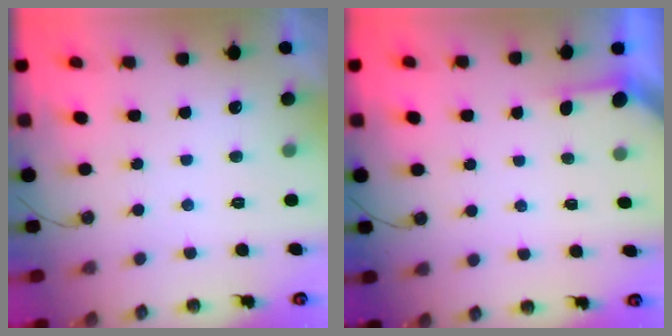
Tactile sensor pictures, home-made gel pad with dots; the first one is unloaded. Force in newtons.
{"total": 1.9, "press": 1.9, "slide": 0.3}